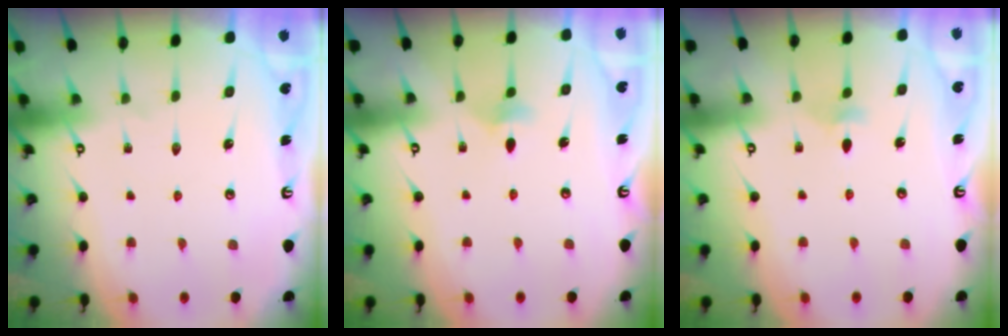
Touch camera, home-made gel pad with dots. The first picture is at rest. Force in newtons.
{"total": 4.1, "press": 4.0, "slide": 0.8}
{"total": 3.1, "press": 3.0, "slide": 0.8}